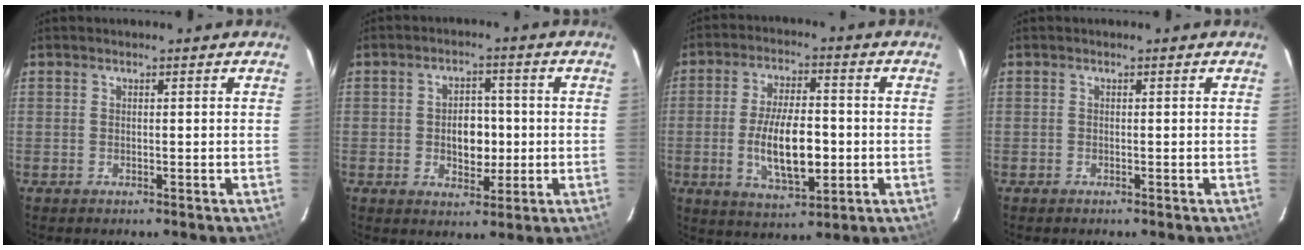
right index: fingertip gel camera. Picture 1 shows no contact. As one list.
[{"total": 6.4, "force": [-0.5, 4.4, 4.6], "torque": [-0.079, 0.006, -0.001]}, {"total": 12.1, "force": [-2.1, 4.7, 10.9], "torque": [-0.207, -0.009, -0.030]}, {"total": 0.0}]